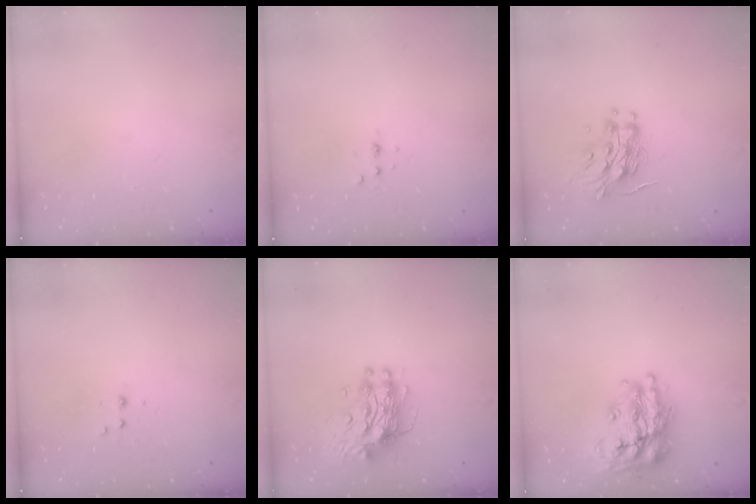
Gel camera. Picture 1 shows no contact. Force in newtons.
{"total": 2.8, "press": 2.8, "slide": 0.7}
{"total": 12.2, "press": 12.1, "slide": 1.2}
{"total": 2.9, "press": 2.7, "slide": 1.1}
{"total": 11.0, "press": 10.9, "slide": 1.0}
{"total": 20.7, "press": 20.6, "slide": 1.6}